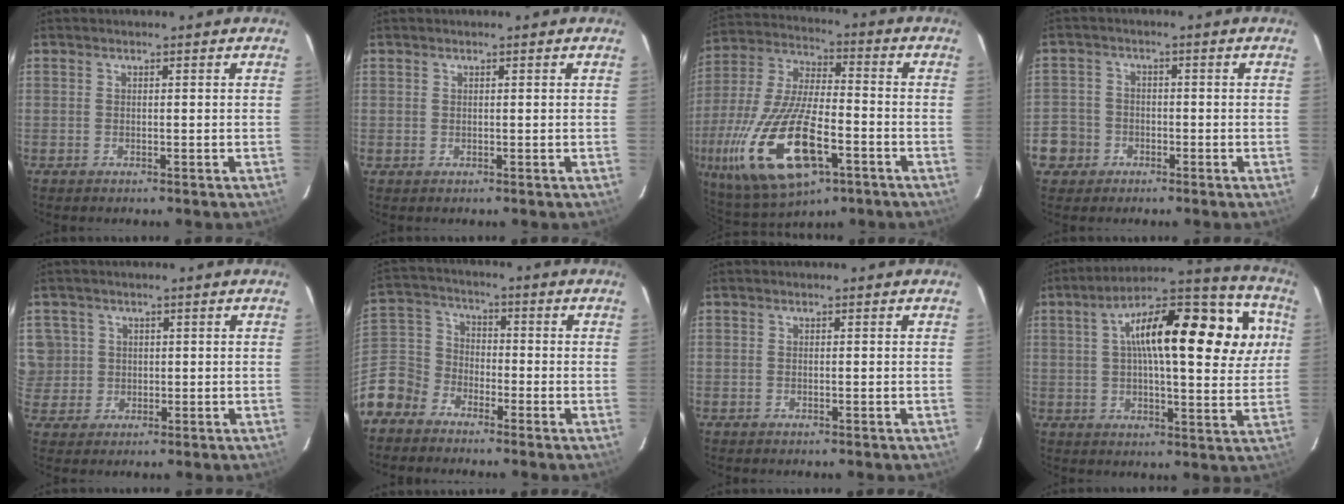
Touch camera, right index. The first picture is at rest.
{"total": 0.6, "force": [0.1, 0.6, 0.0], "torque": [0.005, 0.004, 0.000]}
{"total": 23.1, "force": [-9.1, 9.4, 19.1], "torque": [-0.414, -0.046, -0.157]}
{"total": 6.5, "force": [-2.7, 5.9, 1.0], "torque": [-0.027, 0.027, -0.047]}
{"total": 6.3, "force": [1.1, 6.2, 1.0], "torque": [-0.012, 0.016, 0.025]}
{"total": 10.0, "force": [-6.5, 7.3, 1.9], "torque": [-0.059, 0.034, -0.143]}
{"total": 0.0}
{"total": 24.5, "force": [6.5, 8.6, 21.9], "torque": [-0.355, 0.049, 0.088]}